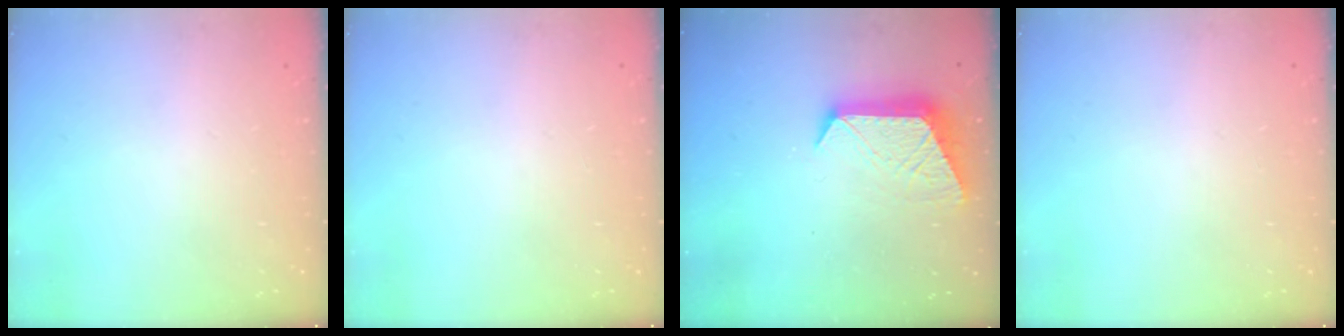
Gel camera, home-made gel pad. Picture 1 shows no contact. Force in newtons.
{"total": 0.0}
{"total": 10.7, "press": 10.7, "slide": 0.8}
{"total": 0.0}